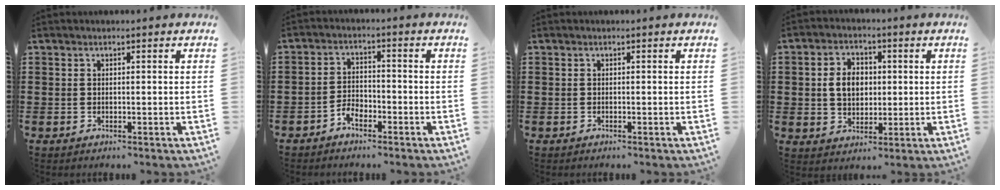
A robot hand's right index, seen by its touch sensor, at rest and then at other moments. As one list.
[{"total": 2.9, "force": [-2.4, 1.4, 1.0], "torque": [-0.022, 0.009, -0.049]}, {"total": 0.0}, {"total": 5.4, "force": [0.3, 4.0, 3.7], "torque": [-0.081, 0.009, -0.001]}]